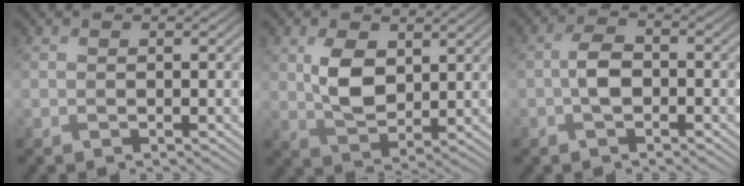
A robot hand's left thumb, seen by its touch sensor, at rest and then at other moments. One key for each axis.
{"total": 5.6, "fx": 1.7, "fy": 3.4, "fz": 4.2, "tx": -0.092, "ty": -0.006, "tz": 0.038}
{"total": 3.3, "fx": -1.0, "fy": 1.9, "fz": 2.5, "tx": -0.048, "ty": 0.007, "tz": -0.025}